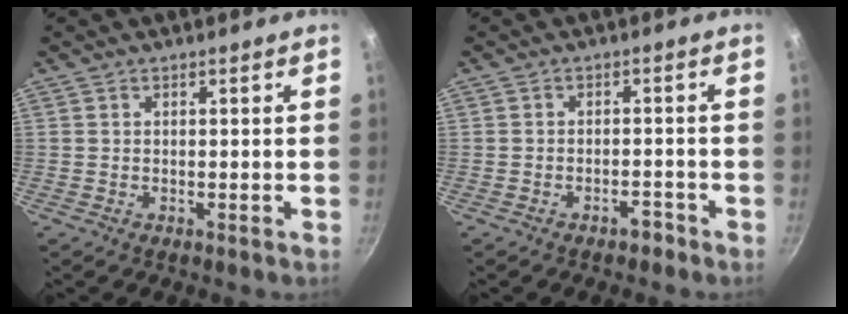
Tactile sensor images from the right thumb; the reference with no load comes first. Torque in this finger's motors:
{"motor_torque": [0.66, 0.15, -0.30, 0.05, -0.02]}